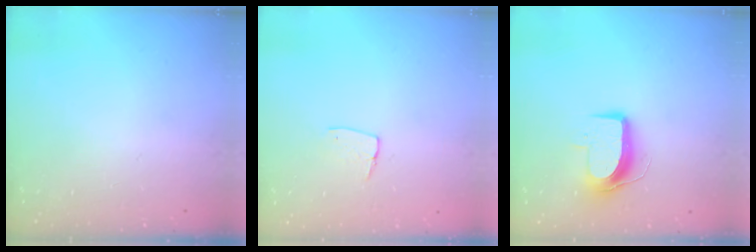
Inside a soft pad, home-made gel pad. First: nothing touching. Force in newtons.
{"total": 6.0, "press": 6.0, "slide": 0.4}
{"total": 10.6, "press": 10.6, "slide": 0.8}